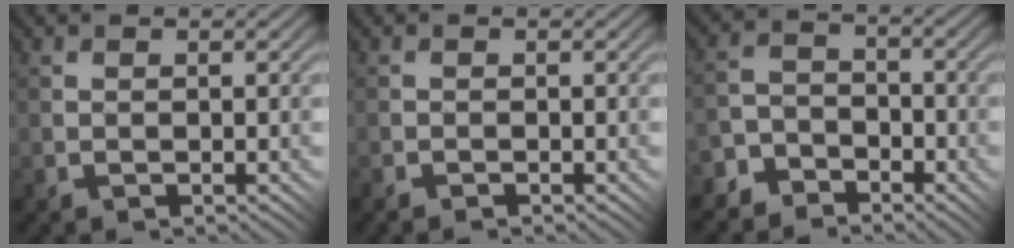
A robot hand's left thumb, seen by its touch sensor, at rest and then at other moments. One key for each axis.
{"total": 0.9, "fx": -0.9, "fy": 0.0, "fz": 0.0, "tx": 0.000, "ty": 0.003, "tz": -0.020}
{"total": 5.5, "fx": -4.5, "fy": 3.0, "fz": 0.6, "tx": -0.008, "ty": 0.009, "tz": -0.091}